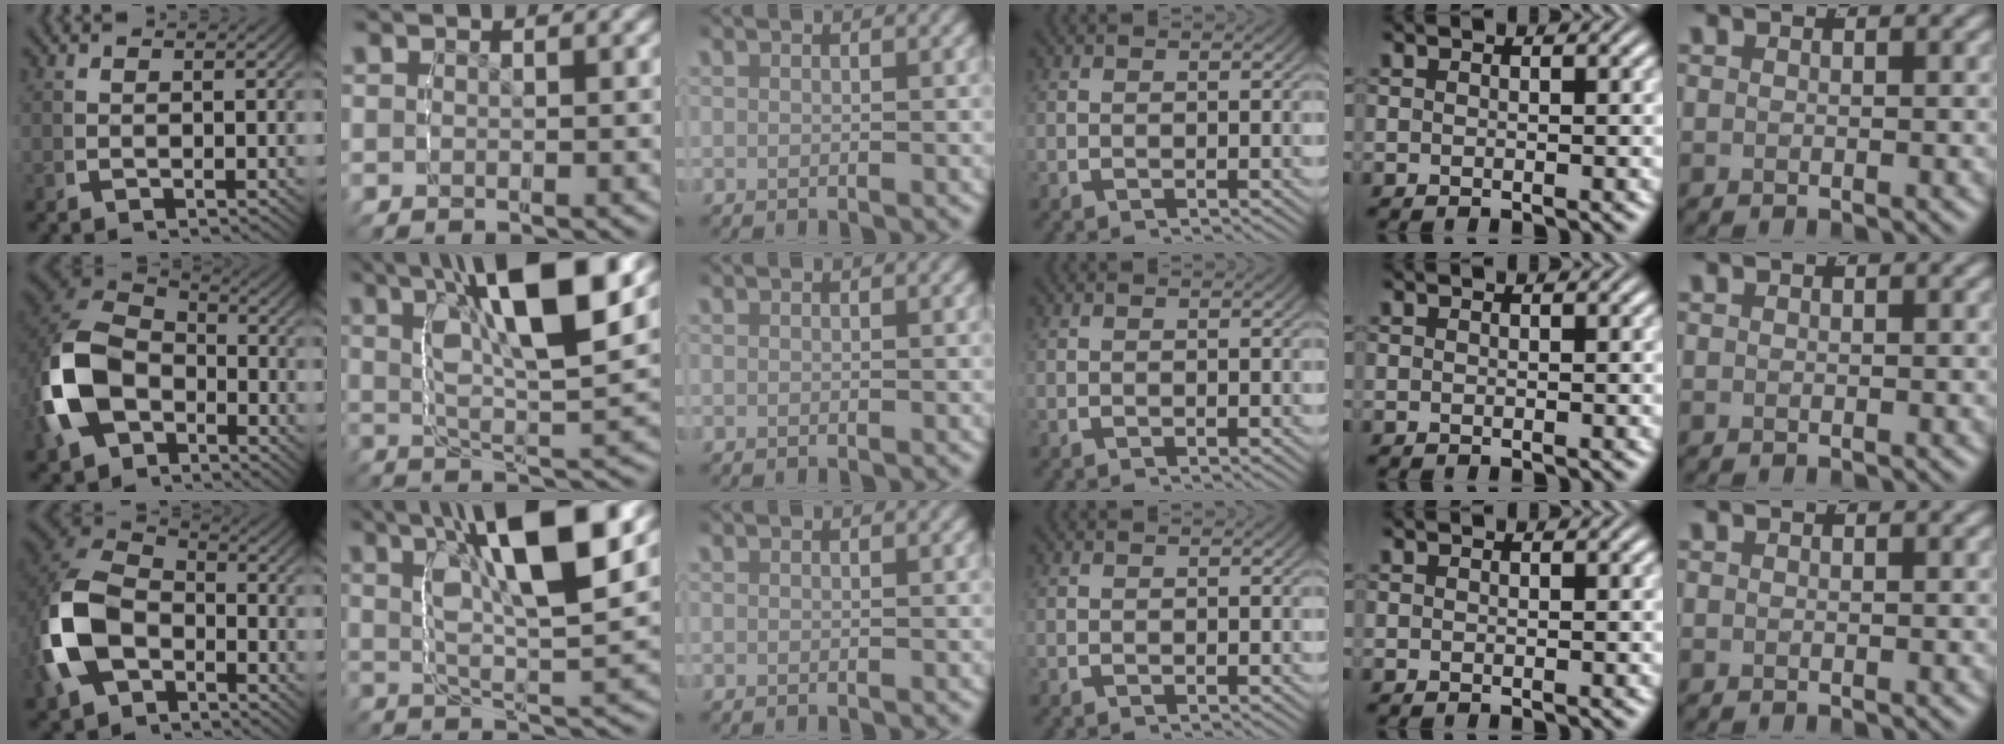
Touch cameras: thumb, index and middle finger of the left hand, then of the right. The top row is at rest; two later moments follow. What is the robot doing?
{"motion": "lift_and_place", "object": "markers"}